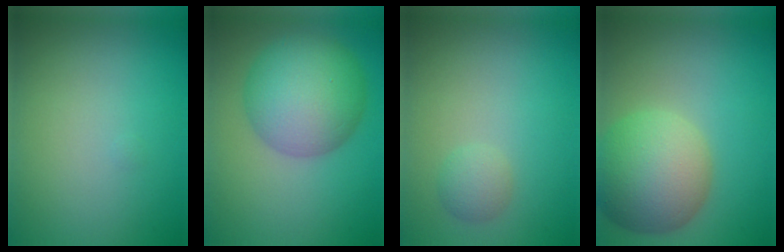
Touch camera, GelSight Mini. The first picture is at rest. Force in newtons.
{"total": 8.6, "press": 8.6, "slide": 0.1}
{"total": 1.5, "press": 1.5, "slide": 0.0}
{"total": 8.5, "press": 8.5, "slide": 0.7}